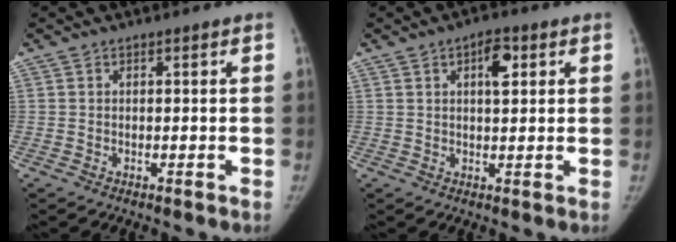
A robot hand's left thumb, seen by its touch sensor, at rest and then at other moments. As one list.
[{"total": 4.8, "force": [1.8, 2.2, 3.8], "torque": [-0.047, -0.001, 0.026]}]